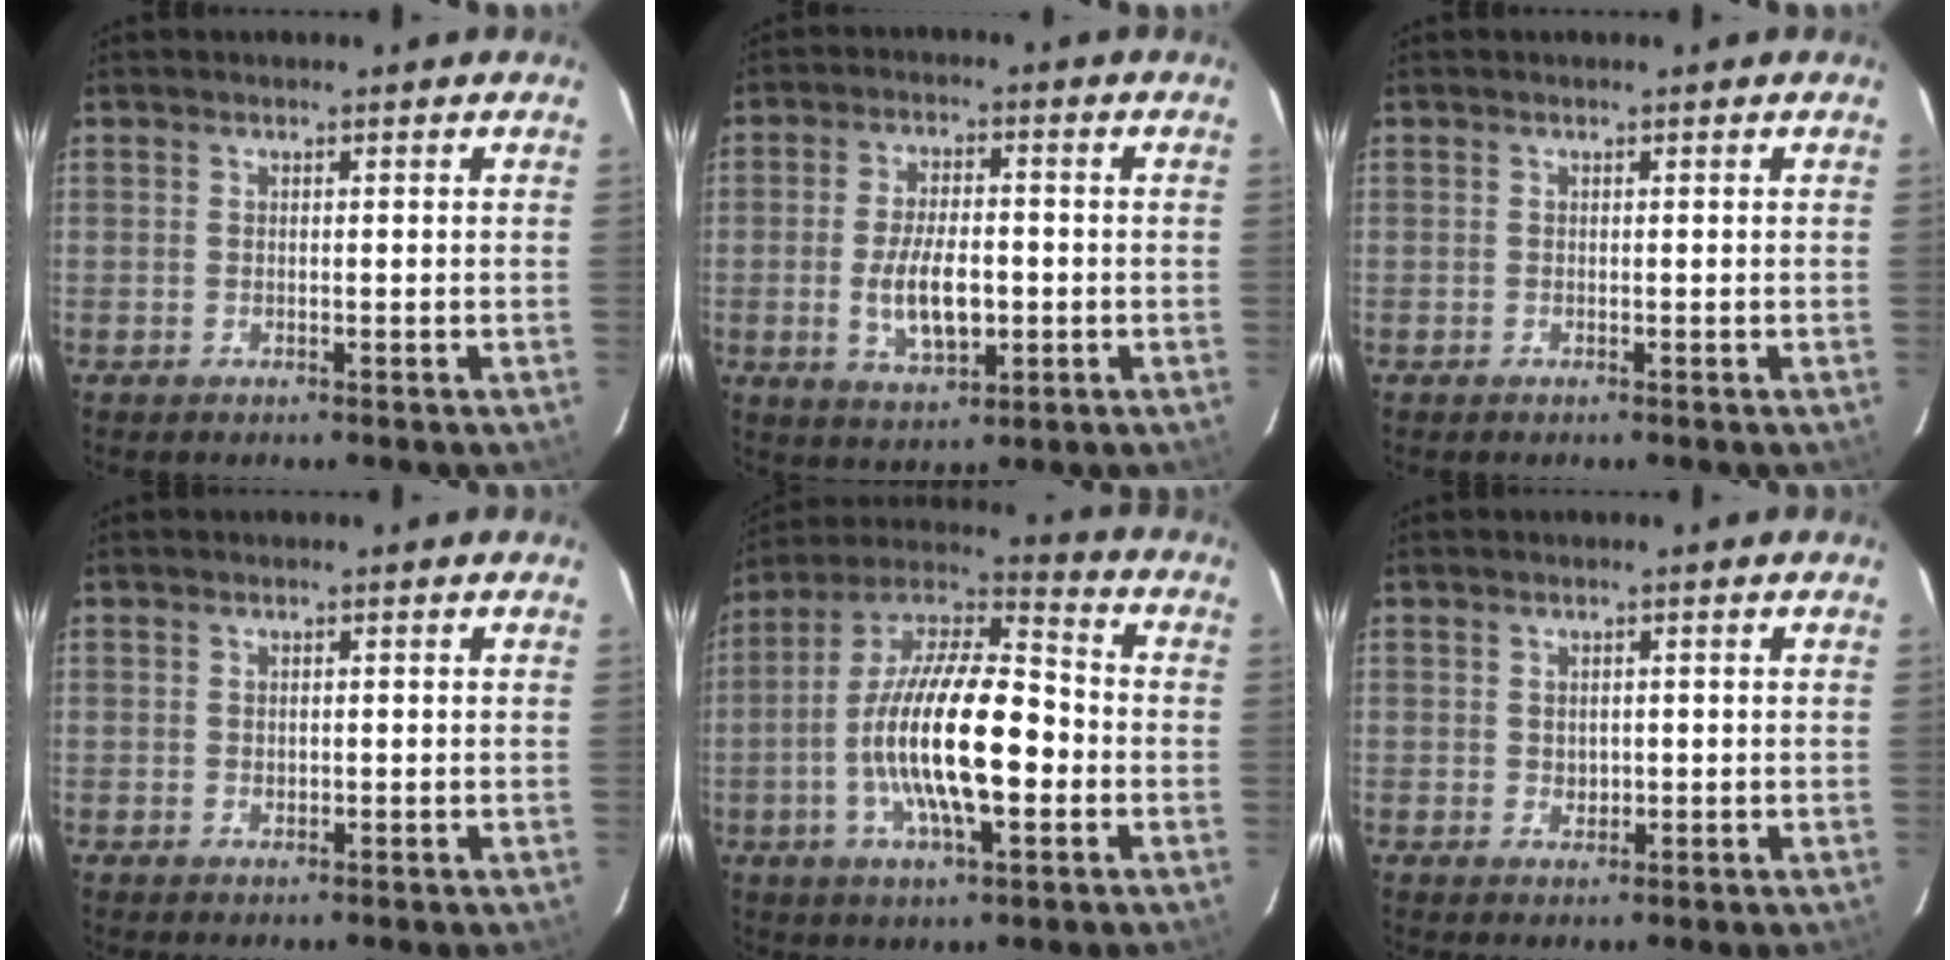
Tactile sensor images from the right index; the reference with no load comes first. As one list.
[{"total": 9.4, "force": [-1.8, 4.3, 8.1], "torque": [-0.158, -0.007, -0.024]}, {"total": 0.0}, {"total": 0.9, "force": [0.0, 0.8, 0.4], "torque": [-0.004, 0.001, 0.003]}, {"total": 19.0, "force": [-3.8, 6.3, 17.6], "torque": [-0.325, 0.000, -0.075]}, {"total": 1.9, "force": [0.0, 1.7, 0.8], "torque": [-0.010, 0.001, 0.005]}]